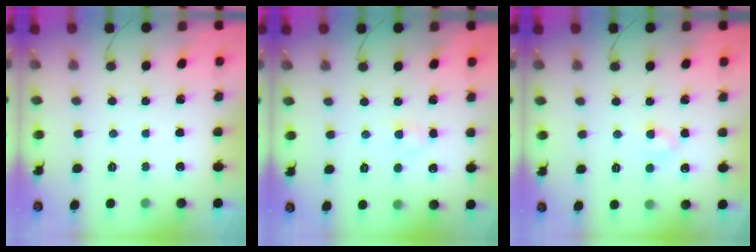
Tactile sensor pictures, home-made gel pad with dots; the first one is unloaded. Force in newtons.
{"total": 2.5, "press": 2.3, "slide": 1.1}
{"total": 3.0, "press": 2.8, "slide": 1.0}